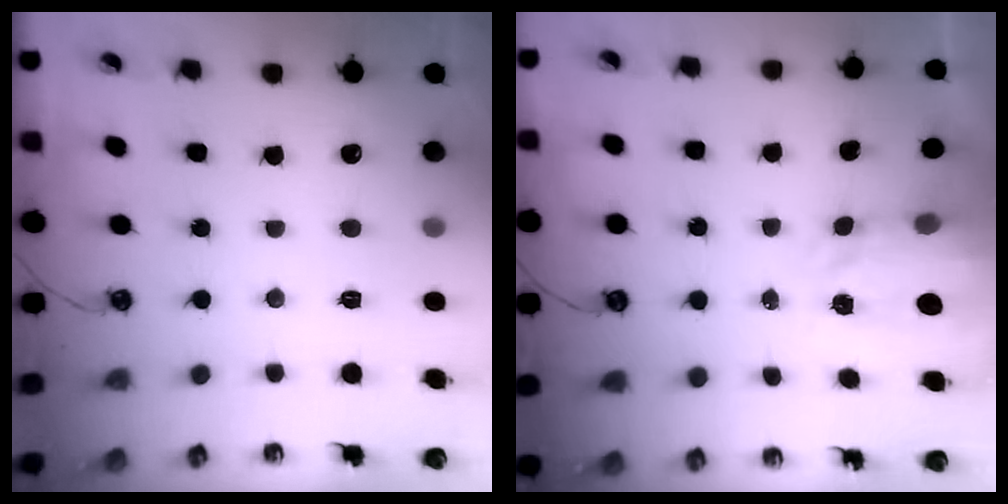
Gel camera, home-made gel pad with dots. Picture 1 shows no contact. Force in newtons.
{"total": 3.5, "press": 3.4, "slide": 0.4}